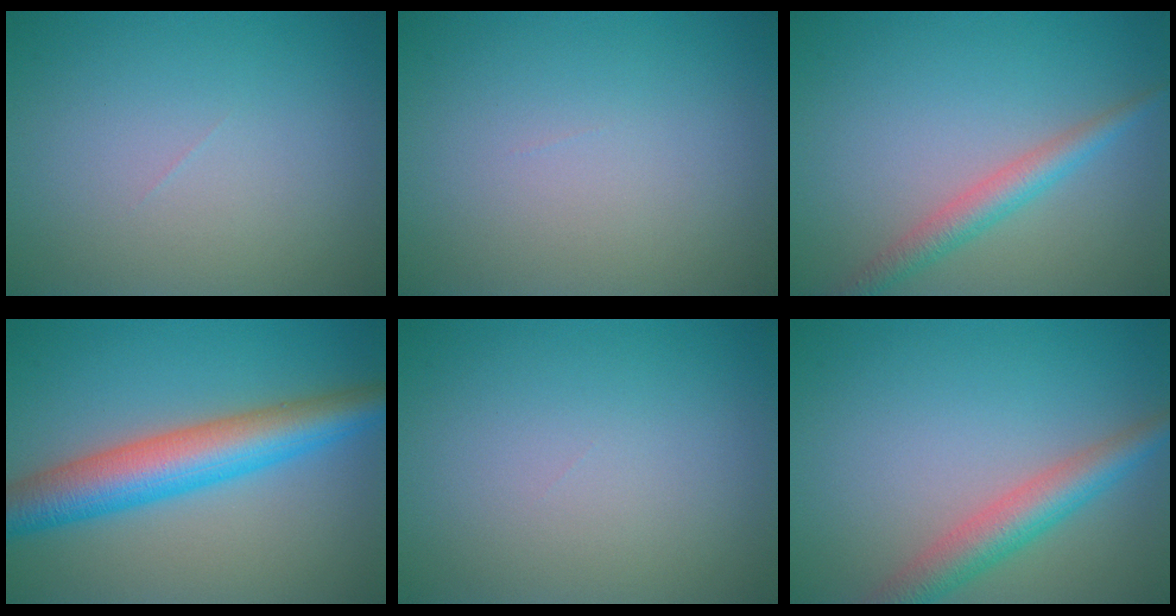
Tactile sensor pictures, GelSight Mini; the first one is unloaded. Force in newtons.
{"total": 0.0}
{"total": 2.7, "press": 2.7, "slide": 0.0}
{"total": 7.6, "press": 7.6, "slide": 0.1}
{"total": 0.0}
{"total": 4.3, "press": 4.3, "slide": 0.2}